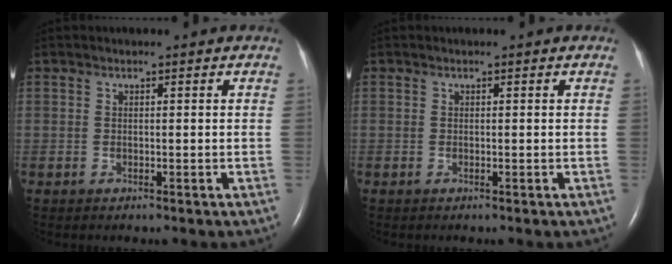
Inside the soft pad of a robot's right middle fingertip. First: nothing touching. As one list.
[{"total": 0.0}]